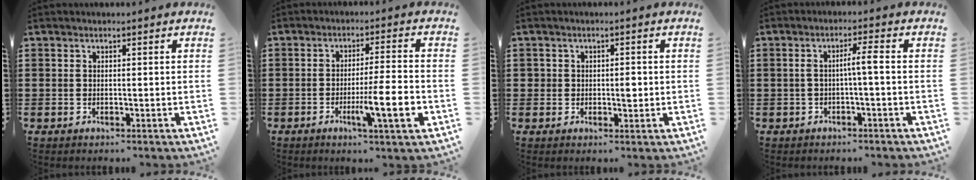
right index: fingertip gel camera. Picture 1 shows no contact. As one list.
[{"total": 9.0, "force": [-3.1, 0.7, 8.4], "torque": [-0.134, -0.004, -0.050]}, {"total": 2.1, "force": [0.0, 1.3, 1.6], "torque": [-0.024, 0.002, -0.004]}, {"total": 3.2, "force": [-0.5, -0.1, 3.1], "torque": [-0.058, 0.000, -0.013]}]